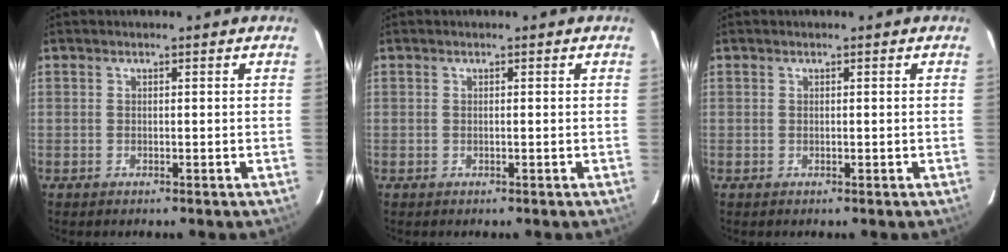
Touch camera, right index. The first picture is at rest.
{"total": 0.0}
{"total": 0.0}